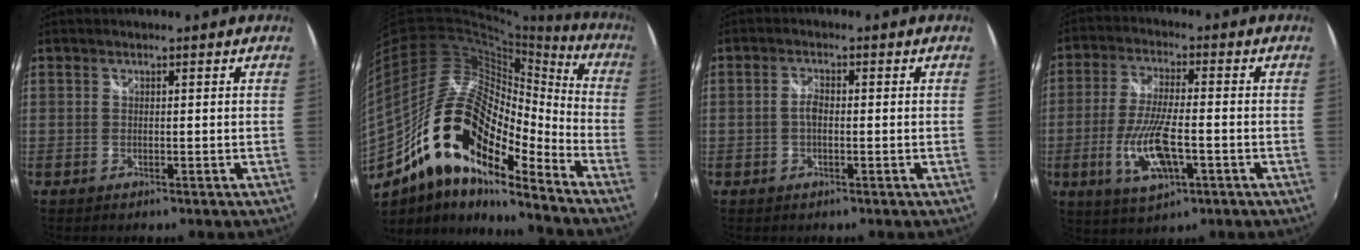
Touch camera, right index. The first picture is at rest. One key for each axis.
{"total": 21.7, "fx": -12.7, "fy": 8.5, "fz": 15.3, "tx": -0.271, "ty": -0.021, "tz": -0.248}
{"total": 2.0, "fx": -0.4, "fy": 1.0, "fz": 1.7, "tx": -0.033, "ty": 0.005, "tz": -0.009}
{"total": 11.2, "fx": -3.5, "fy": 3.4, "fz": 10.1, "tx": -0.205, "ty": -0.013, "tz": -0.064}